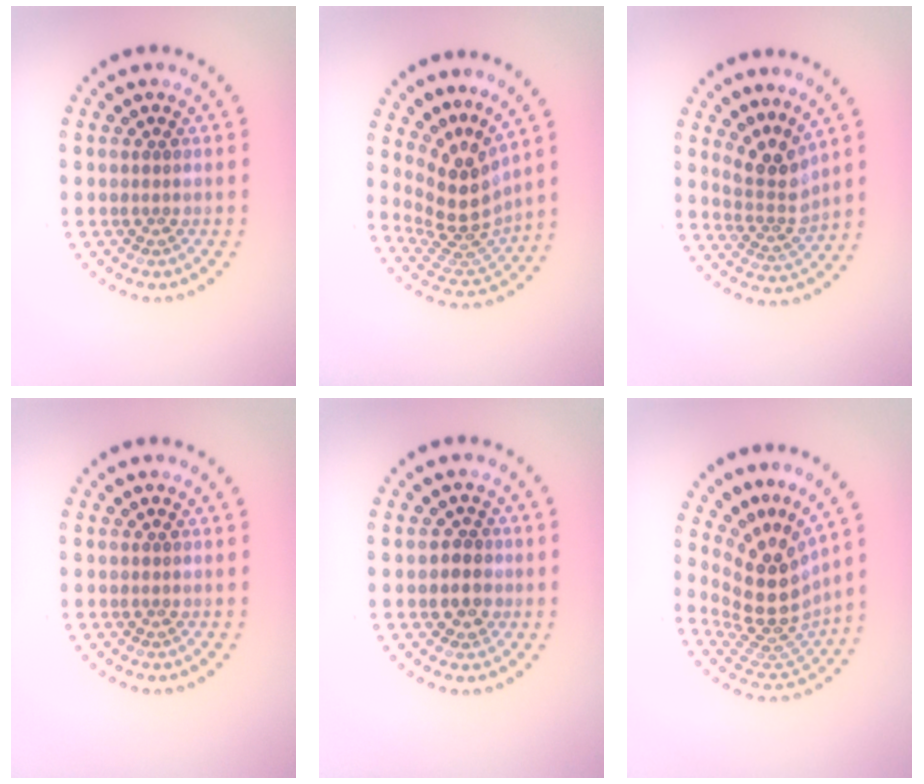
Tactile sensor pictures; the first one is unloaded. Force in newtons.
{"total": 4.4, "press": 3.0, "slide": 3.2}
{"total": 3.3, "press": 2.3, "slide": 2.4}
{"total": 0.0}
{"total": 2.3, "press": 2.1, "slide": 0.8}
{"total": 5.3, "press": 3.9, "slide": 3.5}